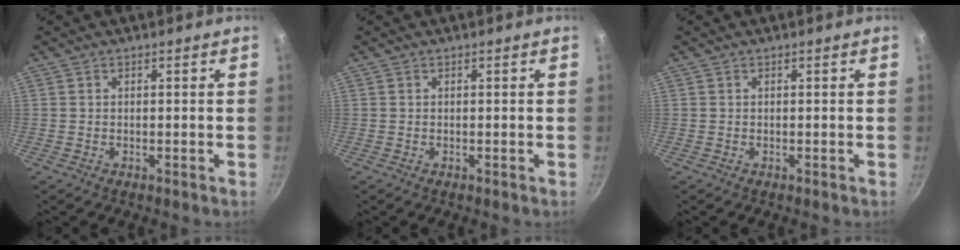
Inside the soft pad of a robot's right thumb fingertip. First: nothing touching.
{"total": 0.0}
{"total": 0.0}